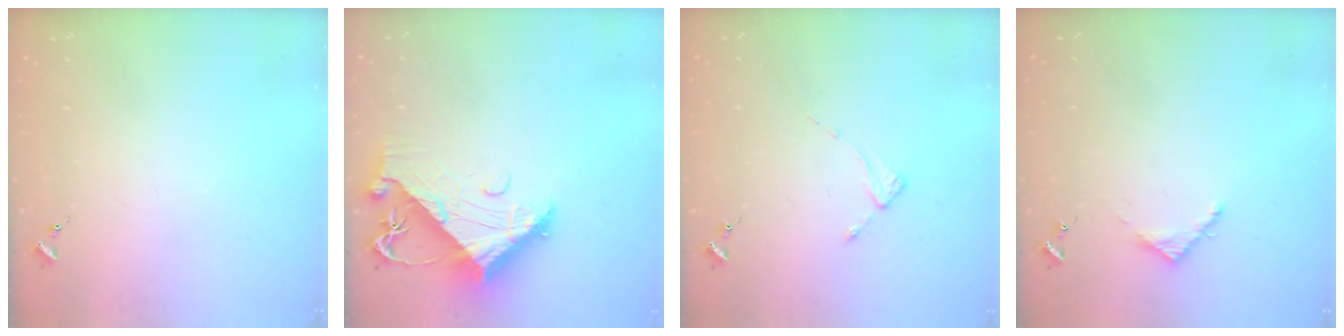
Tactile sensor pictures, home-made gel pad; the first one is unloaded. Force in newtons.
{"total": 12.6, "press": 12.5, "slide": 1.3}
{"total": 2.0, "press": 2.0, "slide": 0.3}
{"total": 3.5, "press": 3.5, "slide": 0.3}